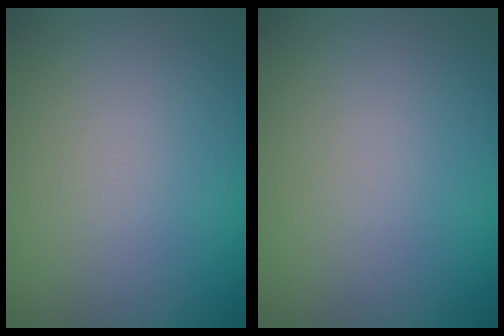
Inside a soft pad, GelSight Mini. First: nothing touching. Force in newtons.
{"total": 0.0}